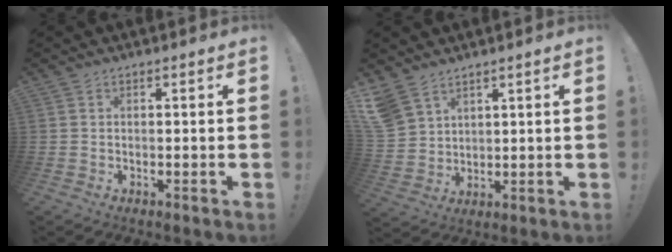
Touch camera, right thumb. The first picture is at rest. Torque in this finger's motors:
{"motor_torque": [-0.01, 0.06, 0.07, 0.06, 0.09]}